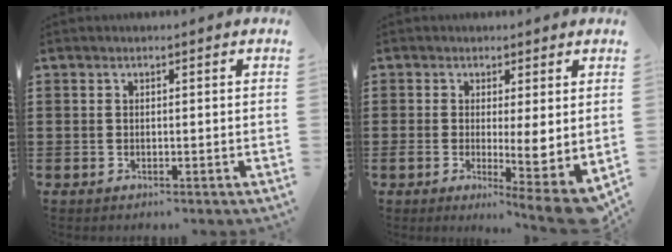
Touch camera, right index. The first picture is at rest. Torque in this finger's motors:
{"motor_torque": [2.14, 0.00, 0.81, 0.13]}